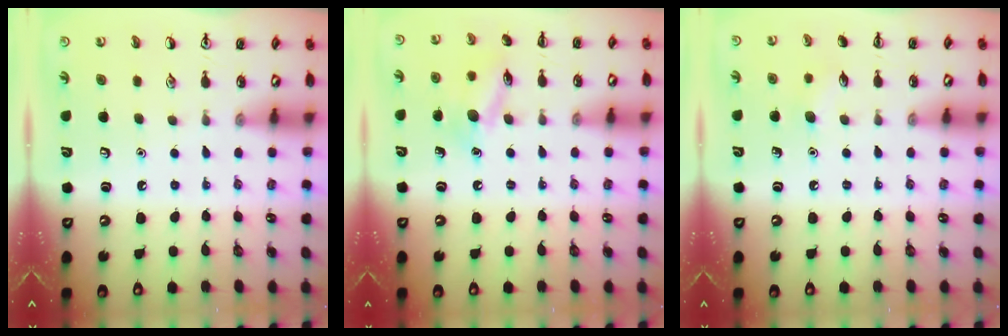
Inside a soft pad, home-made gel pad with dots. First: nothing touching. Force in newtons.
{"total": 10.7, "press": 10.7, "slide": 0.8}
{"total": 5.6, "press": 5.4, "slide": 1.5}